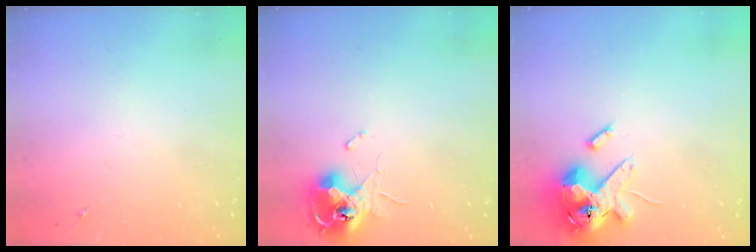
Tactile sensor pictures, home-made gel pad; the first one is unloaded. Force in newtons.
{"total": 11.6, "press": 11.6, "slide": 1.1}
{"total": 15.4, "press": 15.1, "slide": 2.9}